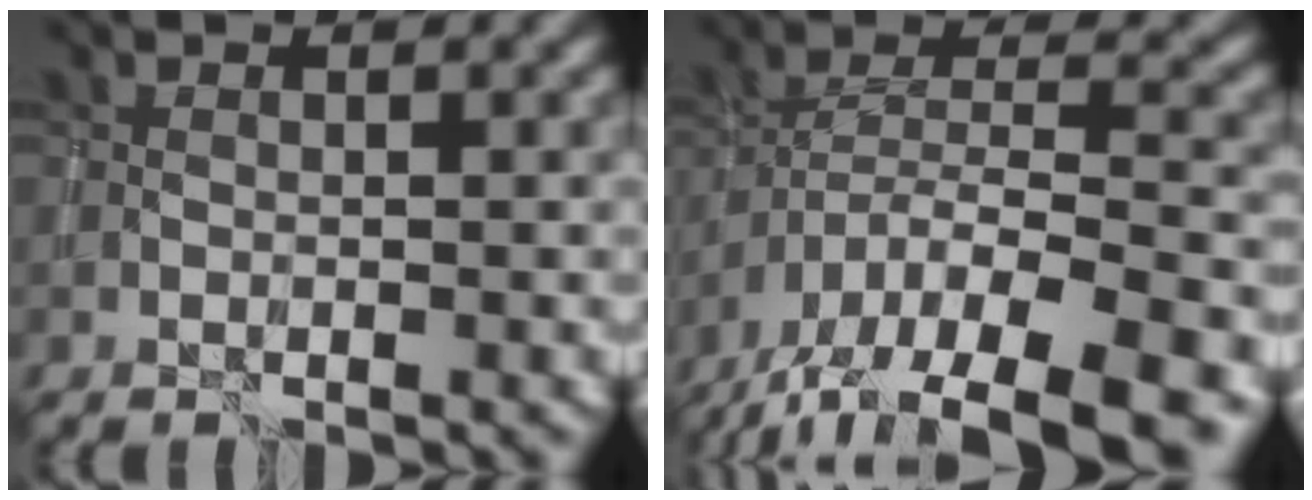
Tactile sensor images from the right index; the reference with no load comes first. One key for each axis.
{"total": 15.3, "fx": -11.4, "fy": 4.7, "fz": 9.1, "tx": -0.166, "ty": -0.017, "tz": -0.167}